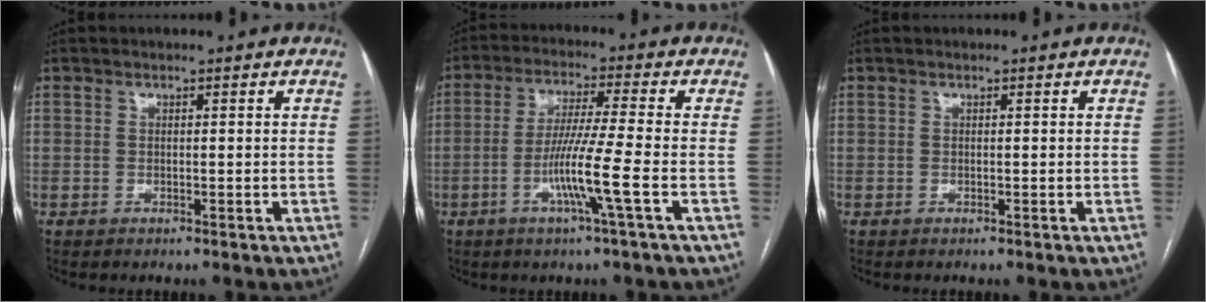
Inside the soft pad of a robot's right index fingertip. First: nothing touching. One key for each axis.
{"total": 8.7, "fx": -3.0, "fy": -1.5, "fz": 8.1, "tx": -0.155, "ty": -0.012, "tz": -0.061}
{"total": 0.0}